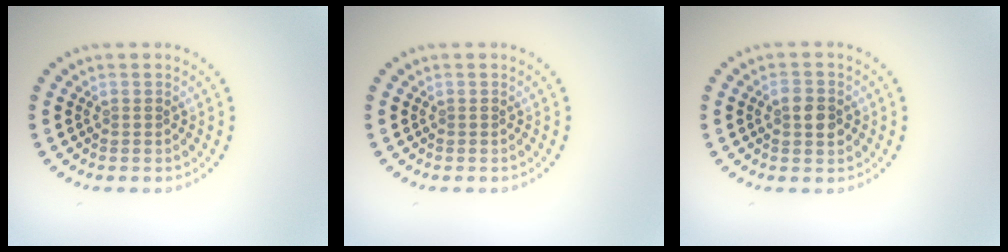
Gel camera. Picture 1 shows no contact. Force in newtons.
{"total": 0.0}
{"total": 2.6, "press": 2.6, "slide": 0.1}